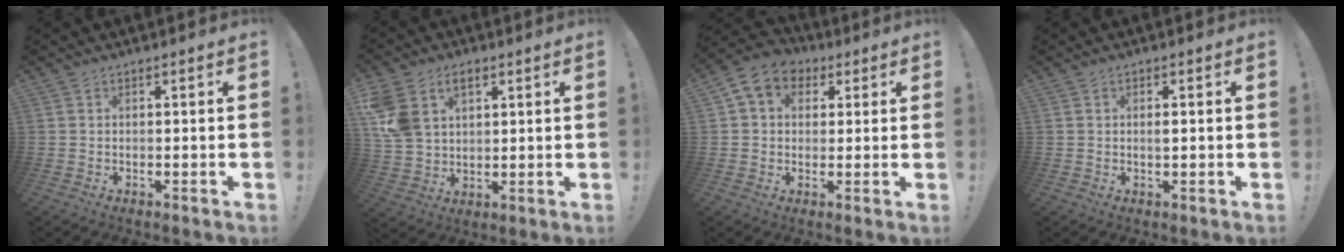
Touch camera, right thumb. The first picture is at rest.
{"total": 11.2, "force": [5.2, 7.9, 6.0], "torque": [-0.125, -0.015, 0.104]}
{"total": 8.8, "force": [3.0, 7.0, 4.3], "torque": [-0.061, -0.004, 0.061]}
{"total": 1.0, "force": [0.2, 0.1, 1.0], "torque": [-0.013, -0.003, 0.001]}